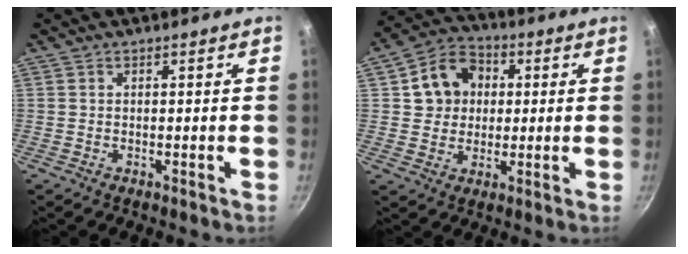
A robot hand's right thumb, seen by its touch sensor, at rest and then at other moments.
{"total": 10.8, "force": [1.8, 9.2, 5.3], "torque": [-0.056, 0.010, 0.023]}